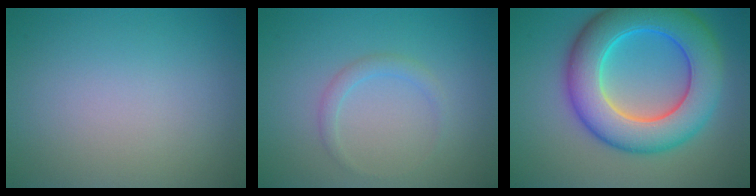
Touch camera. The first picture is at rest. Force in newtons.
{"total": 1.3, "press": 1.3, "slide": 0.0}
{"total": 10.5, "press": 10.5, "slide": 0.0}